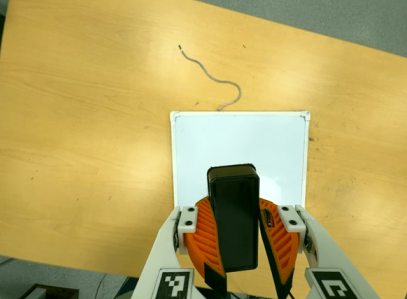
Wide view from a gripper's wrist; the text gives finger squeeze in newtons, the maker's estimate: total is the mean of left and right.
{"total": 11.4, "left": 11.0, "right": 11.8}